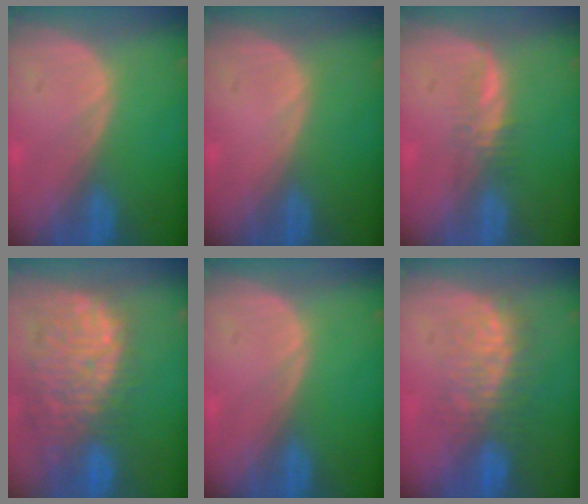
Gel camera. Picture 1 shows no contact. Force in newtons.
{"total": 0.0}
{"total": 2.3, "press": 2.2, "slide": 0.6}
{"total": 13.6, "press": 11.4, "slide": 7.4}
{"total": 0.0}
{"total": 7.9, "press": 7.6, "slide": 2.1}